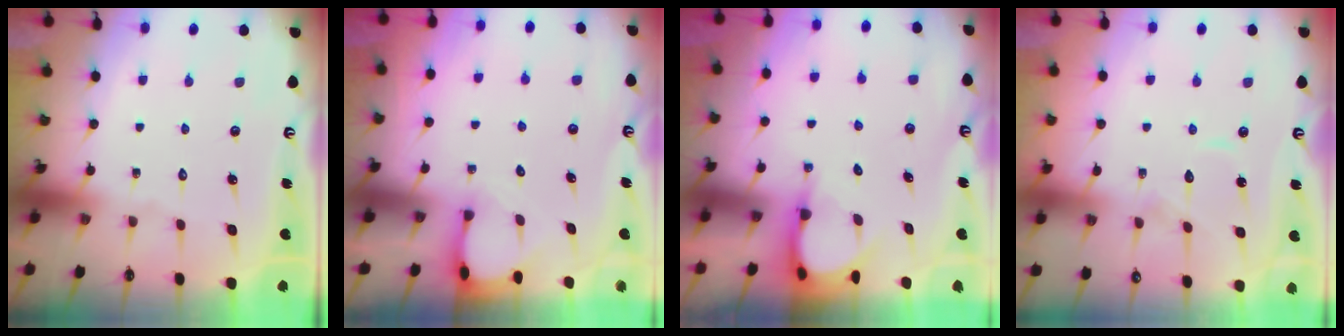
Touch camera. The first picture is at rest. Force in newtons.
{"total": 2.3, "press": 2.3, "slide": 0.3}
{"total": 3.9, "press": 3.9, "slide": 0.2}
{"total": 6.5, "press": 6.5, "slide": 0.7}